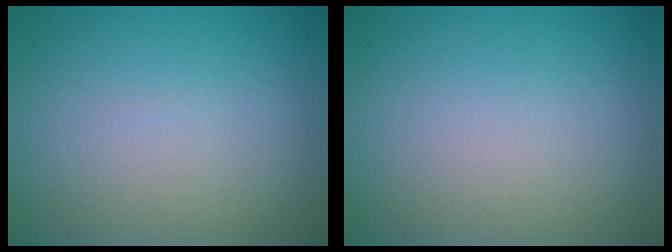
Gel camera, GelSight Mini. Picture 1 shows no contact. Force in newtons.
{"total": 0.0}